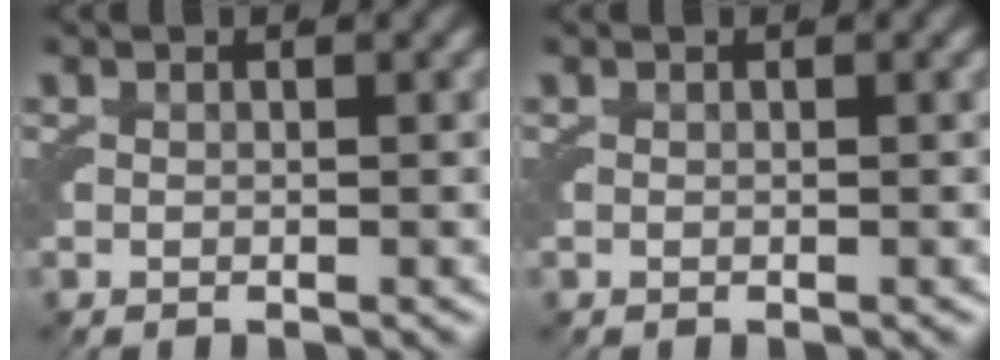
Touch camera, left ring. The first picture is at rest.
{"total": 0.0}